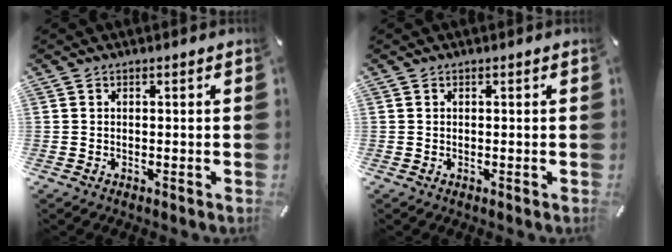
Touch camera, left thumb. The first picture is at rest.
{"total": 0.0}